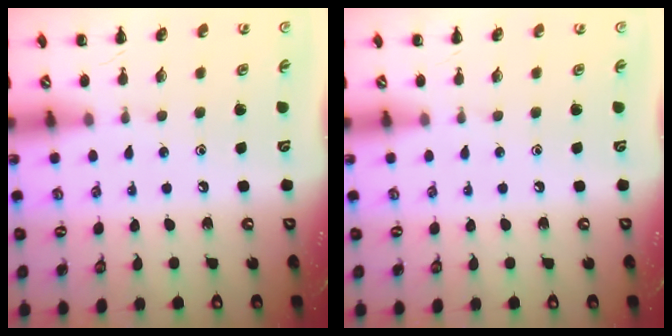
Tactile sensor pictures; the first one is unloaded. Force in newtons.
{"total": 0.0}